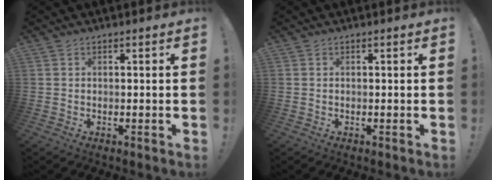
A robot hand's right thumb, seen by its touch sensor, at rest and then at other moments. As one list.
[{"total": 0.0}]